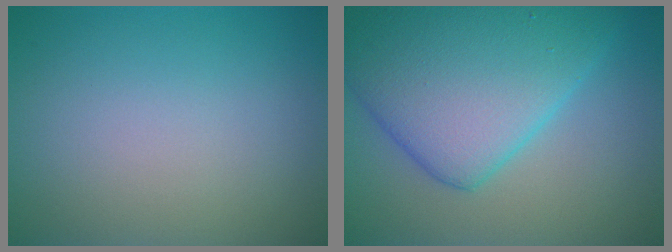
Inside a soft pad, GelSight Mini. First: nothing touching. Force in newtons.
{"total": 10.1, "press": 10.1, "slide": 0.3}